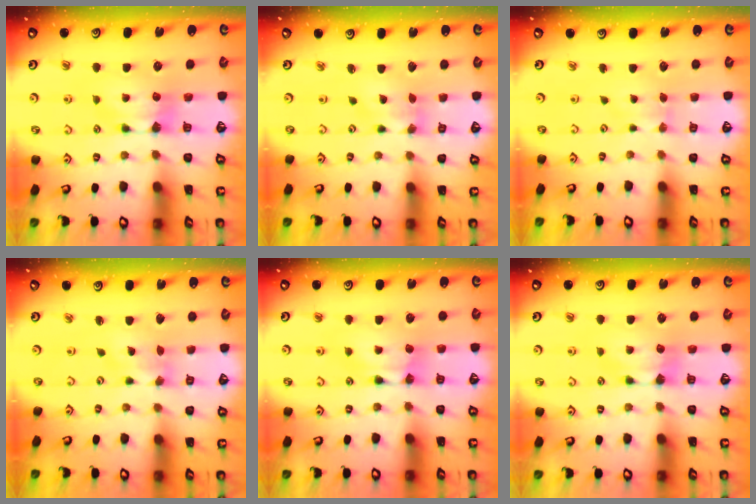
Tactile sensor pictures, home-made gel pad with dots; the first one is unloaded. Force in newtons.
{"total": 2.1, "press": 1.6, "slide": 1.3}
{"total": 1.0, "press": 0.9, "slide": 0.3}
{"total": 1.2, "press": 0.3, "slide": 1.2}
{"total": 1.7, "press": 1.6, "slide": 0.2}
{"total": 0.0}